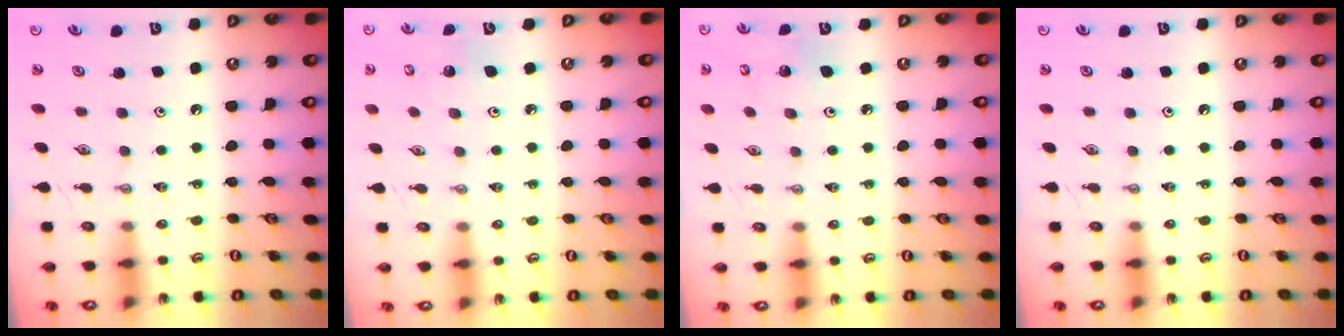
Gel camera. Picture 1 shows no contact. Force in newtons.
{"total": 4.5, "press": 4.4, "slide": 0.6}
{"total": 3.9, "press": 3.7, "slide": 1.3}
{"total": 0.0}